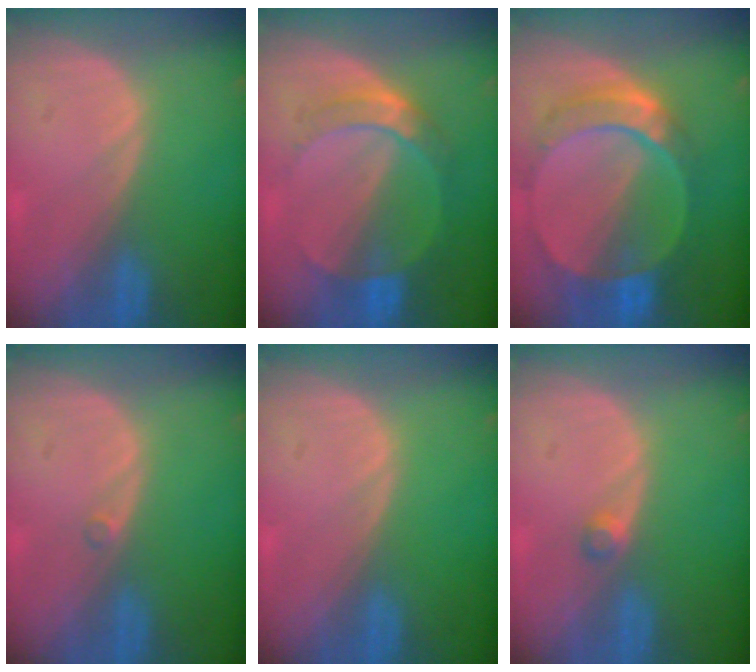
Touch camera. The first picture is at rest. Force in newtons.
{"total": 7.1, "press": 6.4, "slide": 3.1}
{"total": 9.4, "press": 8.3, "slide": 4.5}
{"total": 0.5, "press": 0.5, "slide": 0.2}
{"total": 0.0}
{"total": 1.6, "press": 1.4, "slide": 0.9}